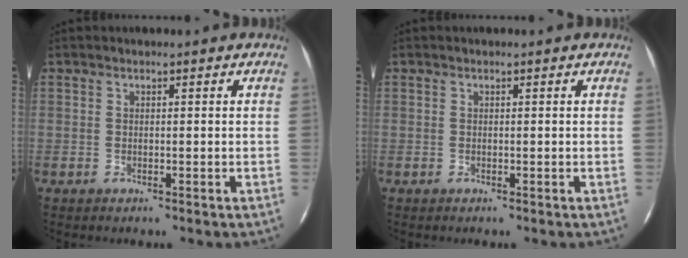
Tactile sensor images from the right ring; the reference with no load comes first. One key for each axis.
{"total": 0.0}